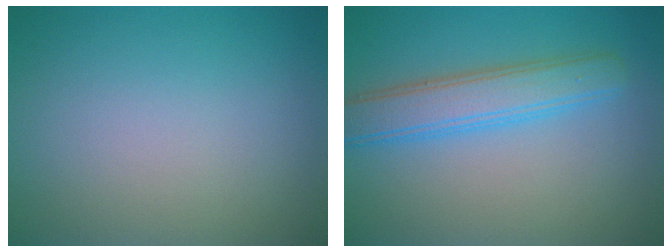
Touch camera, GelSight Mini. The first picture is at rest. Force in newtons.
{"total": 4.5, "press": 4.5, "slide": 0.1}